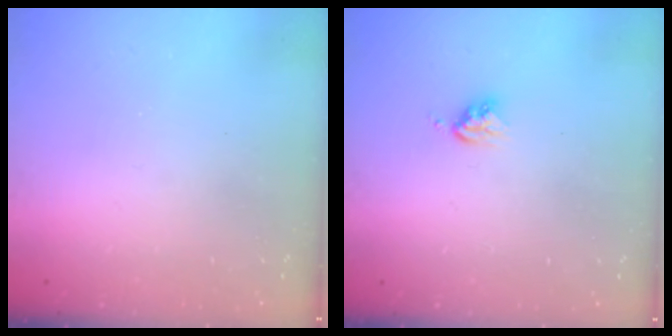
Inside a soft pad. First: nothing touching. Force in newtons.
{"total": 3.7, "press": 3.7, "slide": 0.5}